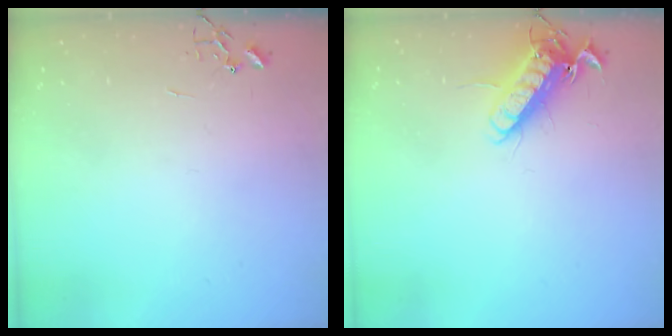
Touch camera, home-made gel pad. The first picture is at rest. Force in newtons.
{"total": 13.3, "press": 13.2, "slide": 1.8}